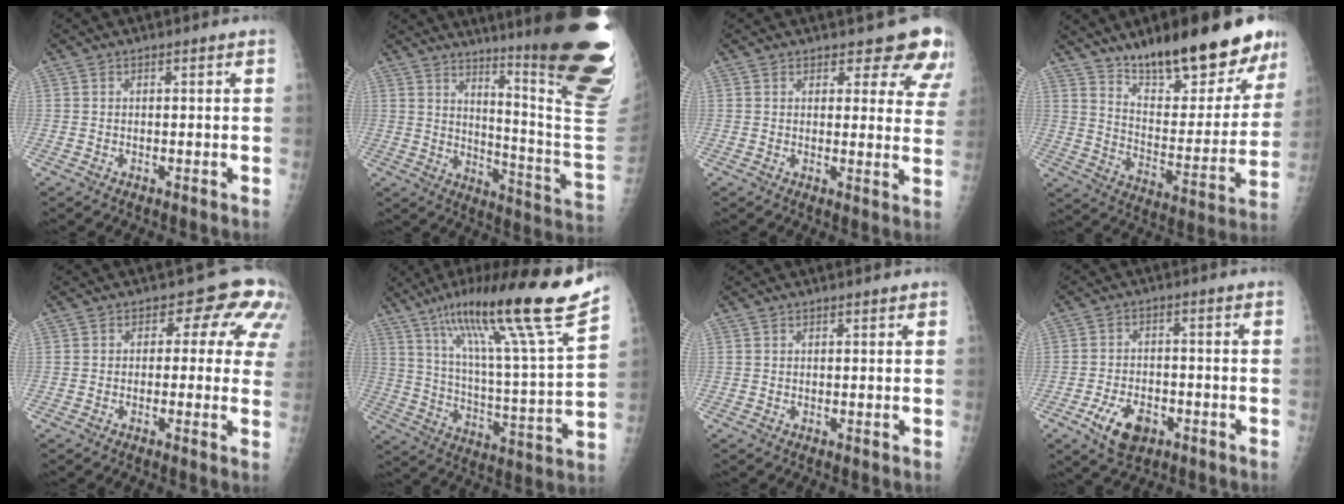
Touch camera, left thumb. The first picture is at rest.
{"total": 27.8, "force": [16.7, 3.0, 22.0], "torque": [-0.231, -0.112, 0.231]}
{"total": 10.1, "force": [8.5, 4.0, 3.8], "torque": [0.005, -0.047, 0.075]}
{"total": 23.7, "force": [17.1, 7.5, 14.7], "torque": [-0.171, -0.098, 0.268]}
{"total": 8.7, "force": [2.9, 5.3, 6.2], "torque": [-0.021, 0.000, 0.017]}
{"total": 25.4, "force": [17.7, 0.8, 18.2], "torque": [-0.273, -0.075, 0.288]}
{"total": 1.0, "force": [0.8, 0.3, 0.6], "torque": [-0.006, -0.002, 0.010]}
{"total": 7.6, "force": [-3.7, 4.5, 4.8], "torque": [-0.078, 0.015, -0.060]}